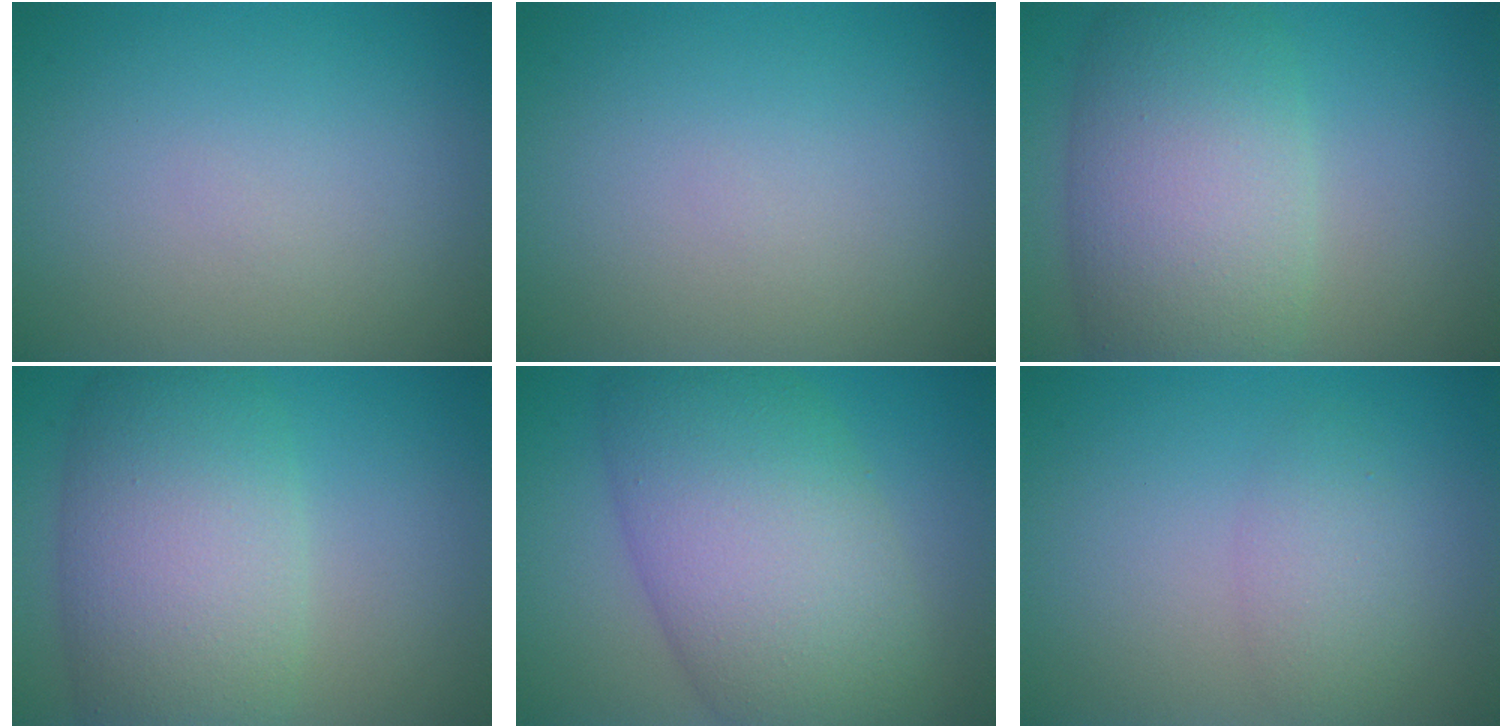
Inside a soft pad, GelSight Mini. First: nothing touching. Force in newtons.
{"total": 0.0}
{"total": 9.5, "press": 9.4, "slide": 0.3}
{"total": 9.5, "press": 9.4, "slide": 0.3}
{"total": 11.6, "press": 11.6, "slide": 0.4}
{"total": 2.3, "press": 2.3, "slide": 0.1}